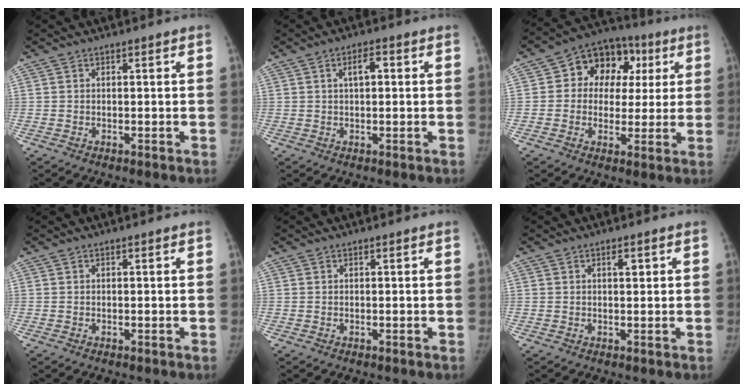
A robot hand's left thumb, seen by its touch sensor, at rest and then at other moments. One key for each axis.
{"total": 3.3, "fx": 0.7, "fy": 1.5, "fz": 2.8, "tx": -0.044, "ty": 0.009, "tz": 0.011}
{"total": 13.8, "fx": 3.2, "fy": 10.6, "fz": 8.2, "tx": -0.067, "ty": 0.020, "tz": 0.039}
{"total": 0.0}
{"total": 0.0}
{"total": 1.5, "fx": 0.6, "fy": 0.6, "fz": 1.2, "tx": -0.014, "ty": 0.001, "tz": 0.008}